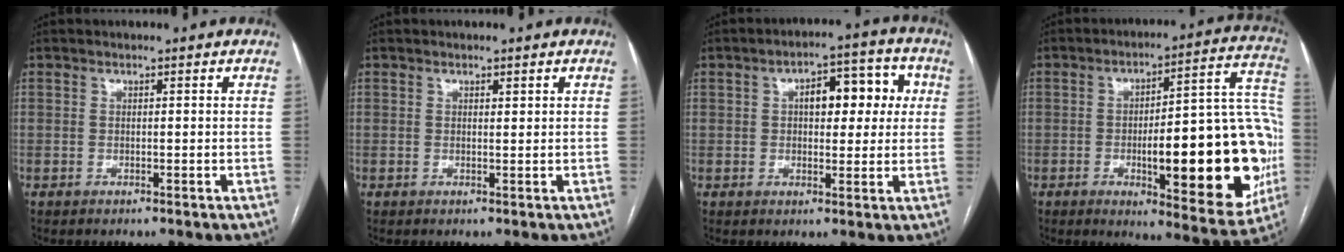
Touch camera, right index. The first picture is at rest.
{"total": 0.6, "force": [0.4, 0.2, 0.4], "torque": [-0.008, -0.003, 0.006]}
{"total": 8.9, "force": [1.8, 4.2, 7.6], "torque": [-0.095, 0.035, 0.025]}
{"total": 25.6, "force": [-4.9, 6.2, 24.3], "torque": [-0.257, 0.023, -0.050]}